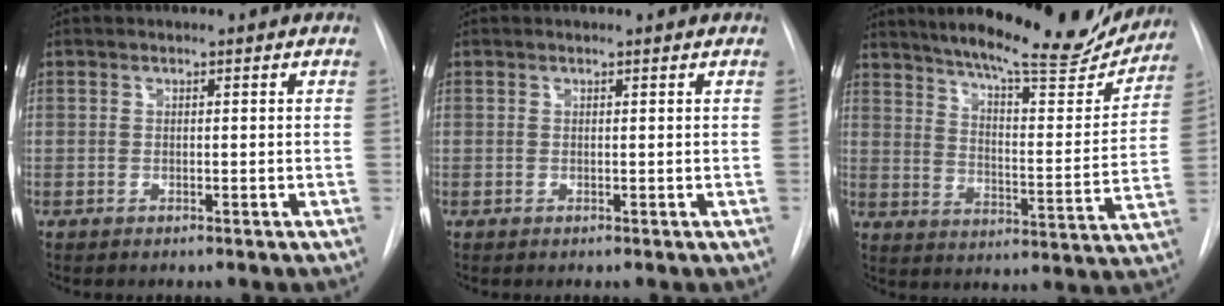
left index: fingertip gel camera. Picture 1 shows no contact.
{"total": 0.6, "force": [0.6, -0.1, 0.2], "torque": [-0.009, 0.003, 0.011]}
{"total": 21.1, "force": [18.8, 2.9, 9.1], "torque": [-0.137, -0.038, 0.251]}